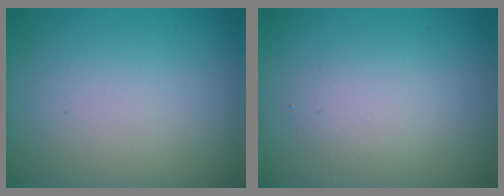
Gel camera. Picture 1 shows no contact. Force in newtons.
{"total": 1.7, "press": 1.7, "slide": 0.2}